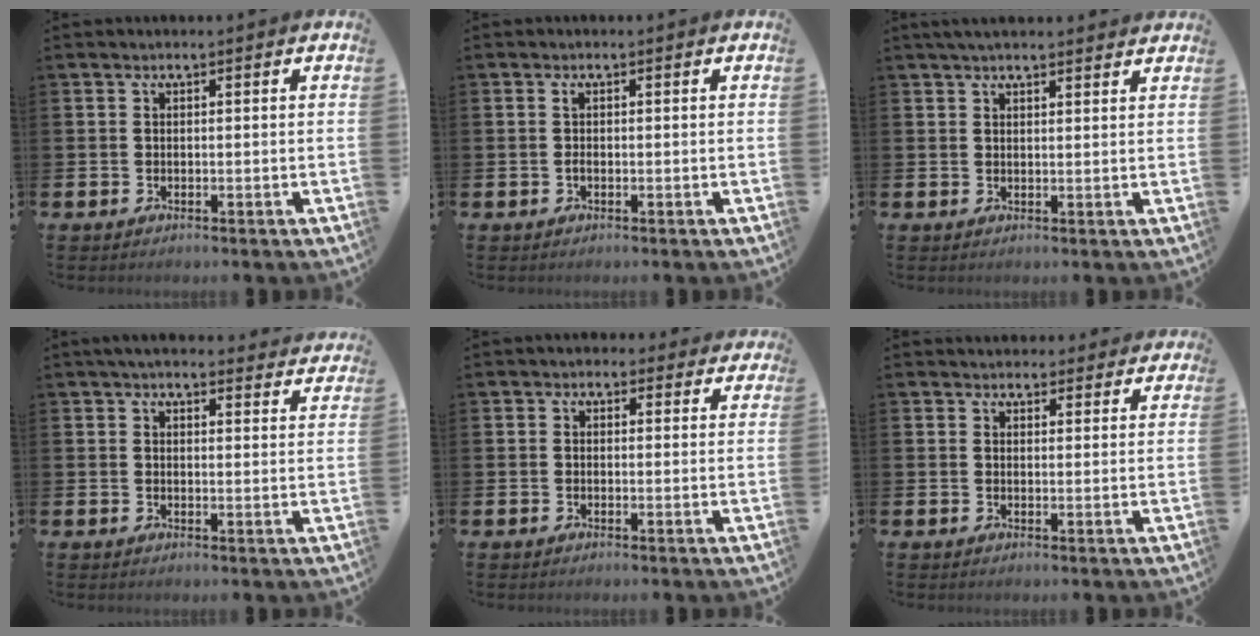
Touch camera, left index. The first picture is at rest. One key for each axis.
{"total": 0.9, "fx": 0.0, "fy": 0.4, "fz": 0.8, "tx": -0.023, "ty": 0.006, "tz": -0.001}
{"total": 2.8, "fx": 2.6, "fy": 0.4, "fz": 1.0, "tx": -0.020, "ty": -0.004, "tz": 0.047}
{"total": 4.2, "fx": 4.0, "fy": 0.7, "fz": 0.9, "tx": -0.021, "ty": -0.015, "tz": 0.074}
{"total": 1.9, "fx": 1.5, "fy": 1.2, "fz": 0.1, "tx": 0.004, "ty": 0.000, "tz": 0.024}
{"total": 3.2, "fx": 3.0, "fy": 1.1, "fz": -0.1, "tx": 0.006, "ty": -0.014, "tz": 0.054}